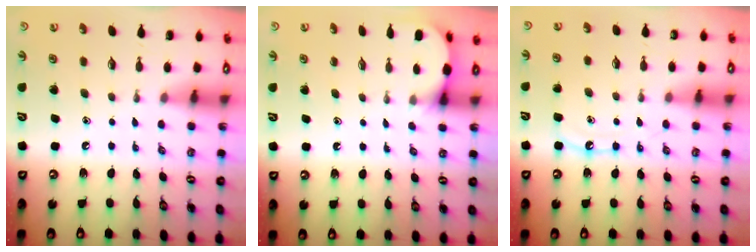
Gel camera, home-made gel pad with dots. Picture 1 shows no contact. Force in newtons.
{"total": 1.3, "press": 1.3, "slide": 0.1}
{"total": 8.3, "press": 8.2, "slide": 0.8}